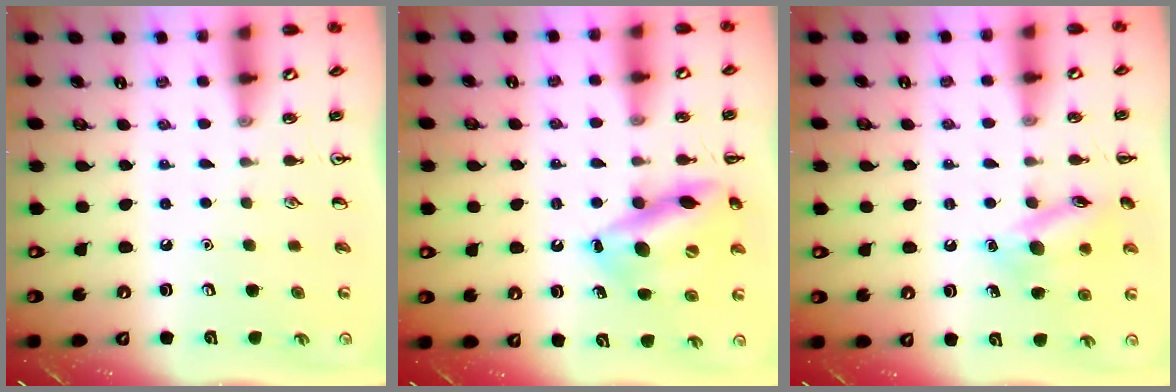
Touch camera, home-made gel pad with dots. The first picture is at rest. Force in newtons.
{"total": 16.1, "press": 15.7, "slide": 3.3}
{"total": 12.8, "press": 12.8, "slide": 0.8}